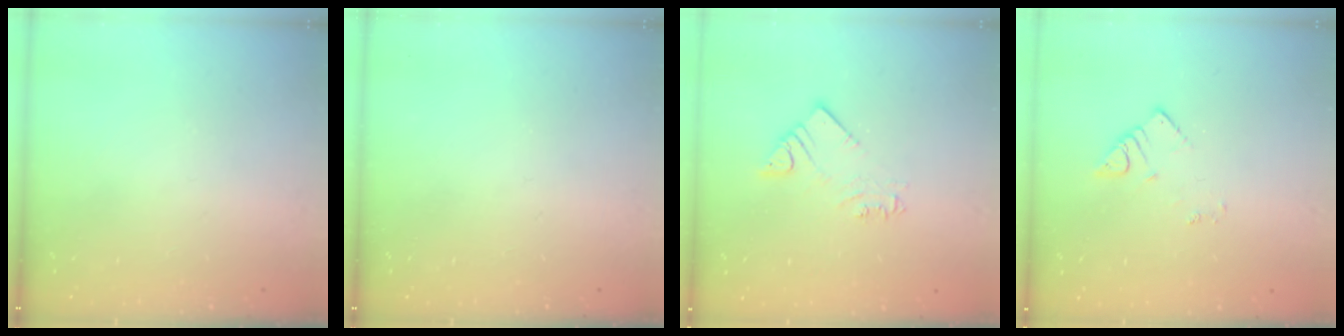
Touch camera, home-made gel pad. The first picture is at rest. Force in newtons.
{"total": 0.0}
{"total": 3.4, "press": 3.4, "slide": 0.2}
{"total": 2.7, "press": 2.7, "slide": 0.4}